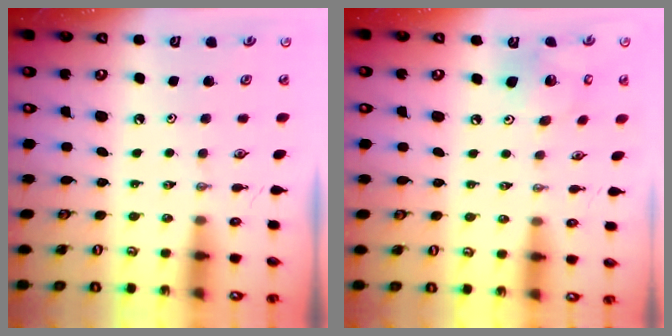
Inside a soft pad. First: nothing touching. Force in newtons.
{"total": 13.3, "press": 12.9, "slide": 3.0}